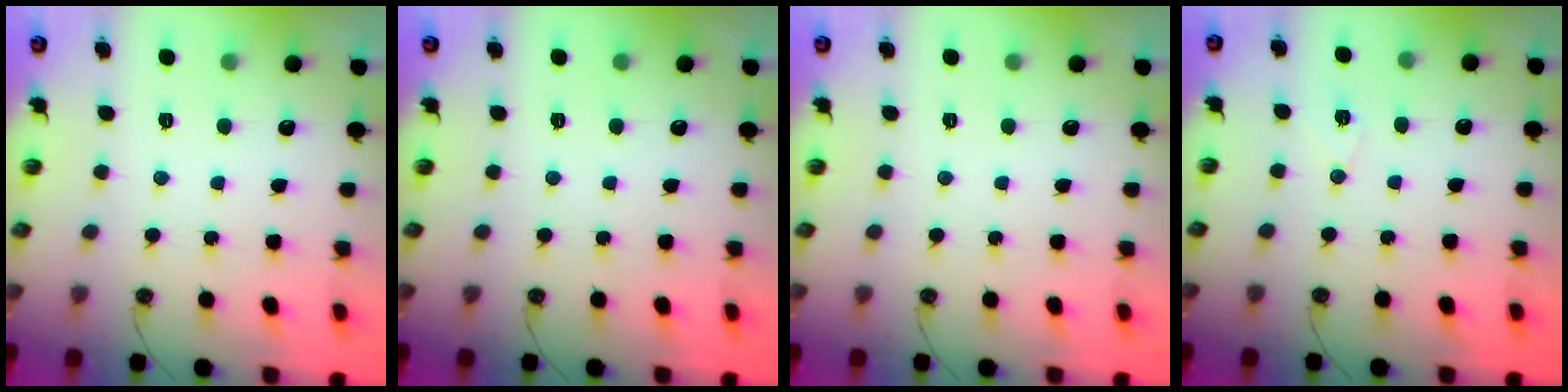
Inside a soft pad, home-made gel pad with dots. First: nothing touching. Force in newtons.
{"total": 0.0}
{"total": 0.0}
{"total": 4.2, "press": 3.8, "slide": 1.8}